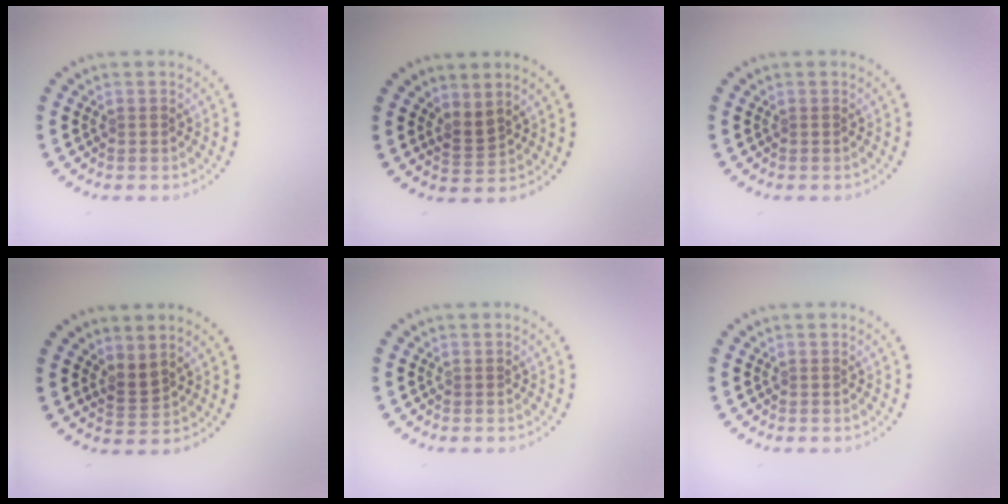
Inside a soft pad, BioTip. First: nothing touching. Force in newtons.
{"total": 1.8, "press": 1.3, "slide": 1.3}
{"total": 0.0}
{"total": 1.9, "press": 1.4, "slide": 1.3}
{"total": 0.0}
{"total": 0.0}